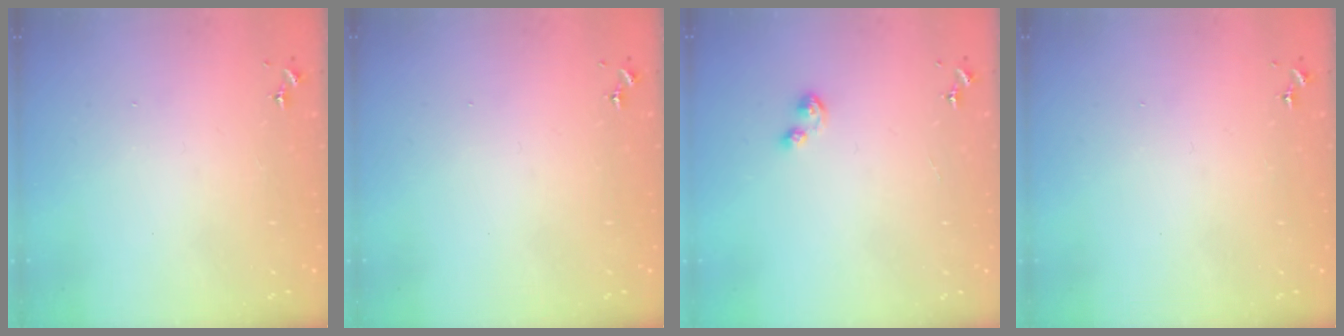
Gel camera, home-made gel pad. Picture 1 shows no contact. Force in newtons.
{"total": 0.0}
{"total": 4.5, "press": 4.5, "slide": 0.4}
{"total": 0.0}